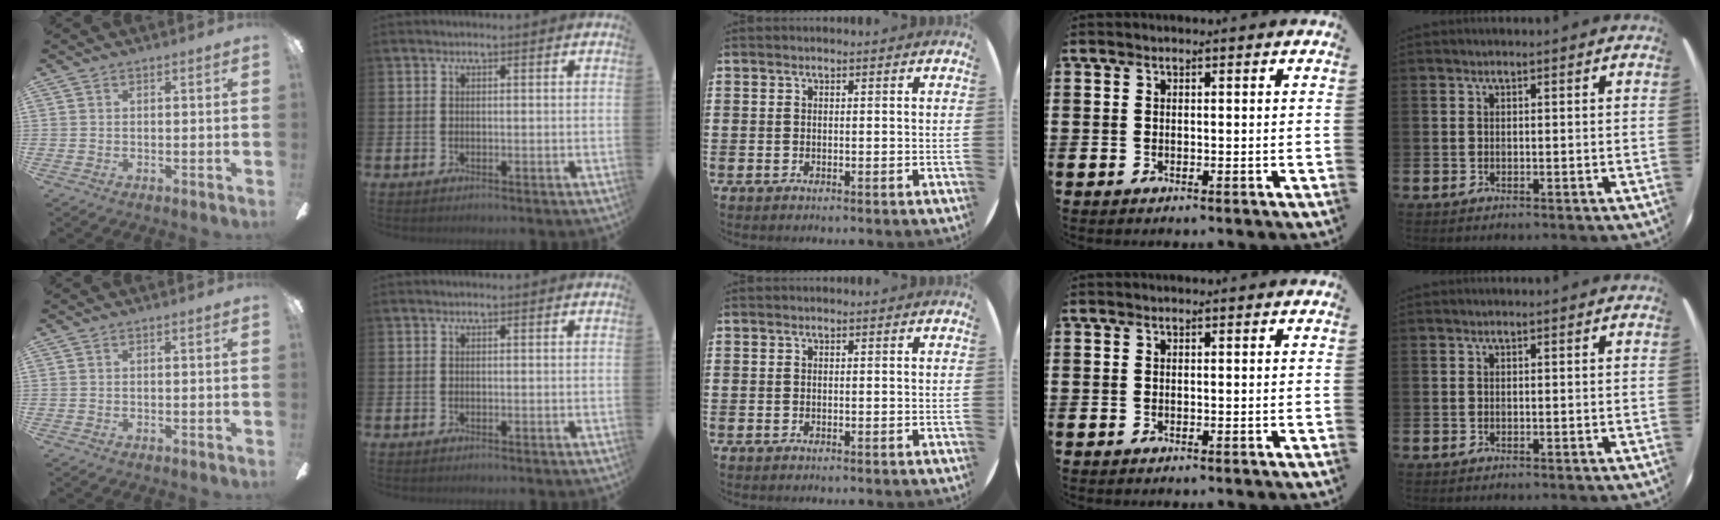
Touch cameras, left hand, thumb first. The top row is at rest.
{}